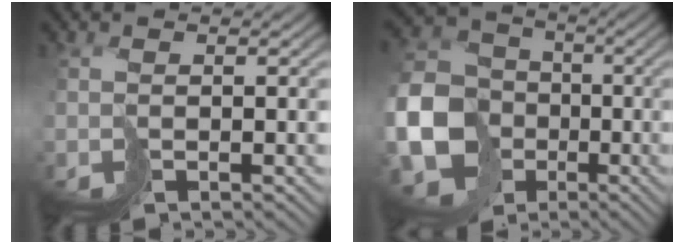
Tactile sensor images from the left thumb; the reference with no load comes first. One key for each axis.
{"total": 12.4, "fx": -3.7, "fy": 10.6, "fz": 5.4, "tx": -0.148, "ty": -0.030, "tz": -0.078}